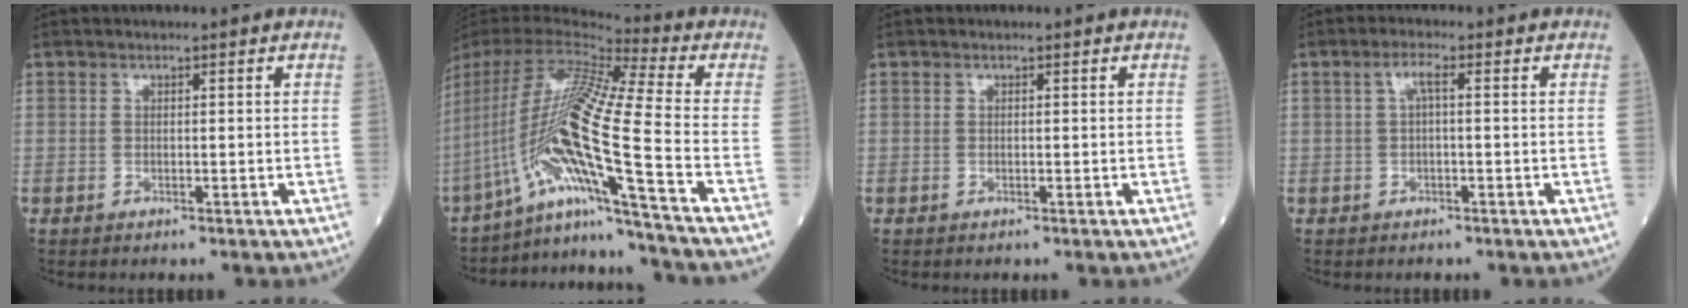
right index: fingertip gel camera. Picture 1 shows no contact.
{"total": 20.4, "force": [-9.9, -3.0, 17.6], "torque": [-0.366, -0.008, -0.185]}
{"total": 0.0}
{"total": 2.2, "force": [0.3, 0.3, 2.2], "torque": [-0.043, 0.009, 0.007]}